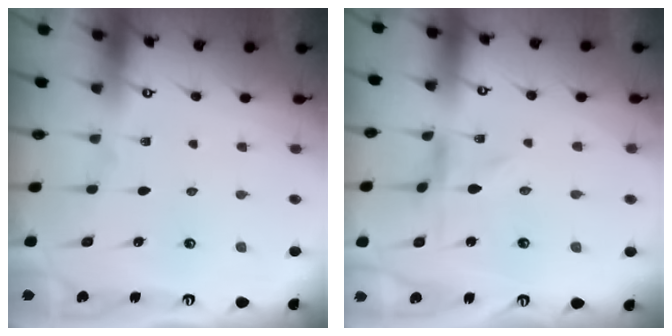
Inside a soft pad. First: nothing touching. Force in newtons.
{"total": 0.0}